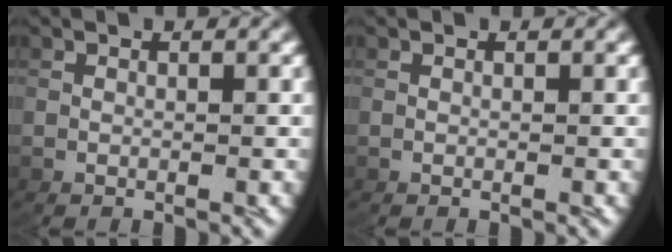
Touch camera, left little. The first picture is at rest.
{"total": 0.0}